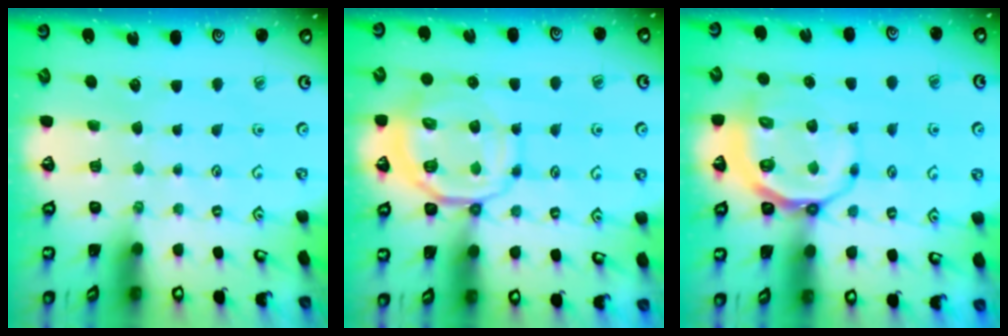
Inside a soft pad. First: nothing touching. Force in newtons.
{"total": 10.9, "press": 10.7, "slide": 2.1}
{"total": 8.7, "press": 8.1, "slide": 3.1}